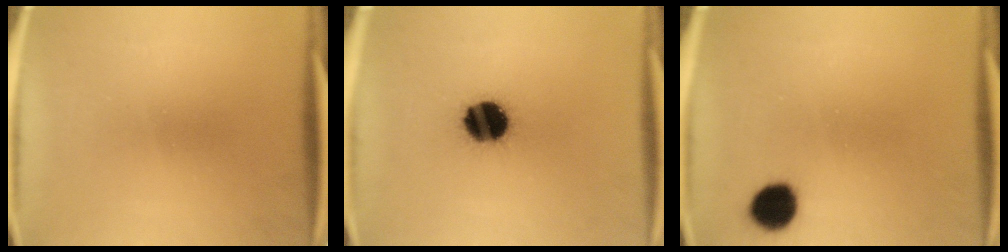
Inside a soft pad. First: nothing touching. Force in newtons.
{"total": 13.4}
{"total": 6.4}